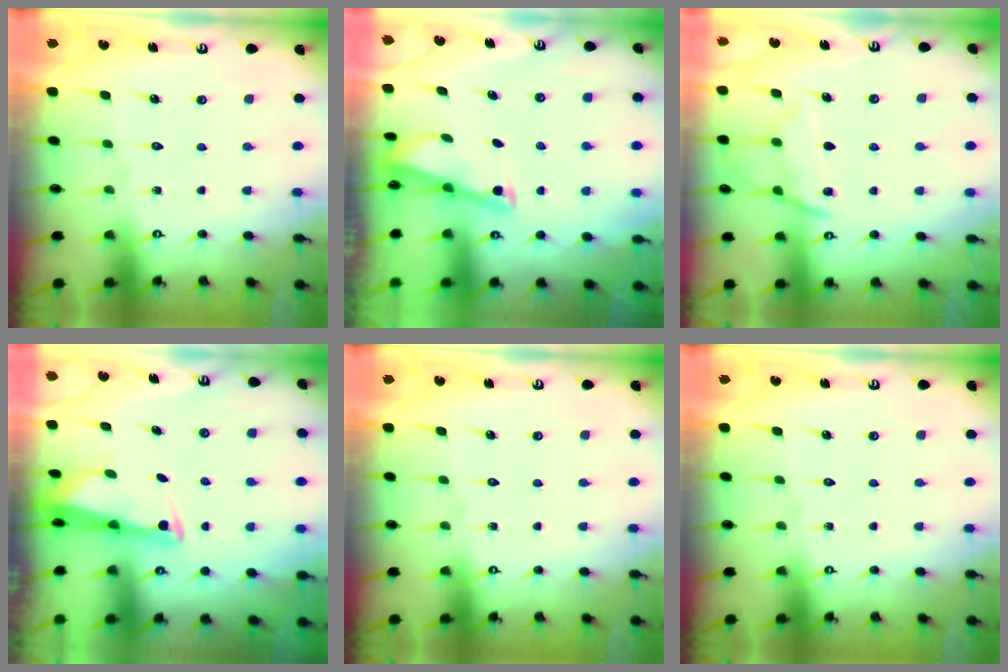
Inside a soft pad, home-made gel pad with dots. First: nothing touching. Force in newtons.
{"total": 2.8, "press": 2.8, "slide": 0.3}
{"total": 11.5, "press": 11.5, "slide": 1.2}
{"total": 2.6, "press": 2.5, "slide": 0.6}
{"total": 0.0}
{"total": 0.0}